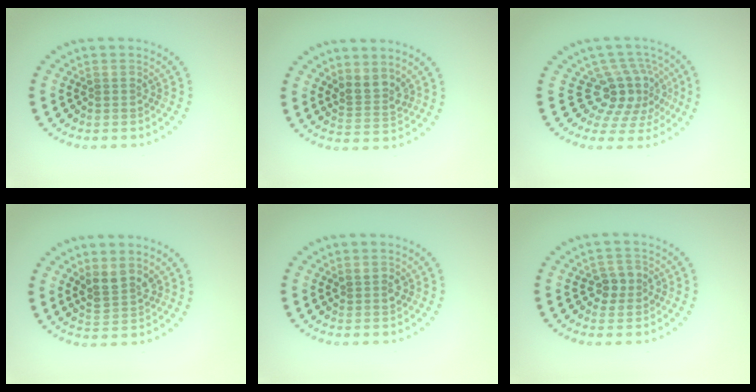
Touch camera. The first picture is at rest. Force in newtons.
{"total": 2.4, "press": 1.8, "slide": 1.6}
{"total": 4.4, "press": 3.2, "slide": 3.0}
{"total": 2.6, "press": 2.4, "slide": 1.2}
{"total": 1.2, "press": 1.1, "slide": 0.5}
{"total": 2.1, "press": 2.1, "slide": 0.4}